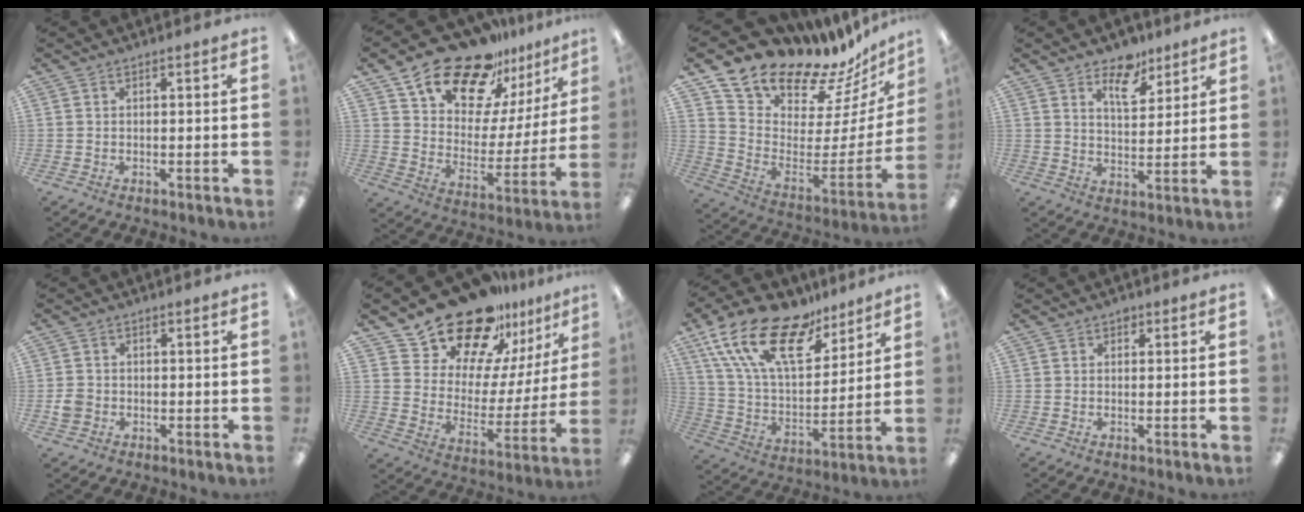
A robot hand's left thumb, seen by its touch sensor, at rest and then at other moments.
{"total": 20.5, "force": [16.1, 9.7, 8.1], "torque": [-0.154, -0.113, 0.286]}
{"total": 16.3, "force": [14.9, 5.9, 2.8], "torque": [-0.049, -0.147, 0.269]}
{"total": 9.4, "force": [6.5, 4.7, 4.8], "torque": [-0.049, -0.042, 0.109]}
{"total": 2.7, "force": [-0.8, 2.4, 1.0], "torque": [-0.009, 0.001, -0.017]}
{"total": 21.0, "force": [17.7, 9.3, 6.2], "torque": [-0.110, -0.135, 0.321]}
{"total": 21.7, "force": [13.8, 10.0, 13.5], "torque": [-0.270, -0.068, 0.245]}
{"total": 1.0, "force": [0.6, 0.7, 0.4], "torque": [0.000, 0.000, 0.008]}